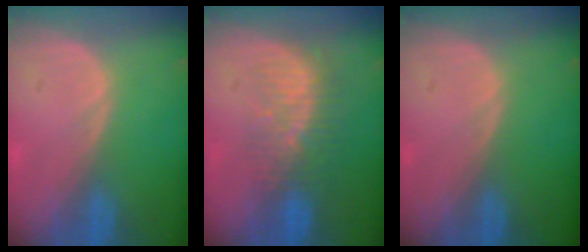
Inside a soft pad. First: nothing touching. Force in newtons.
{"total": 8.2, "press": 7.2, "slide": 3.8}
{"total": 0.0}